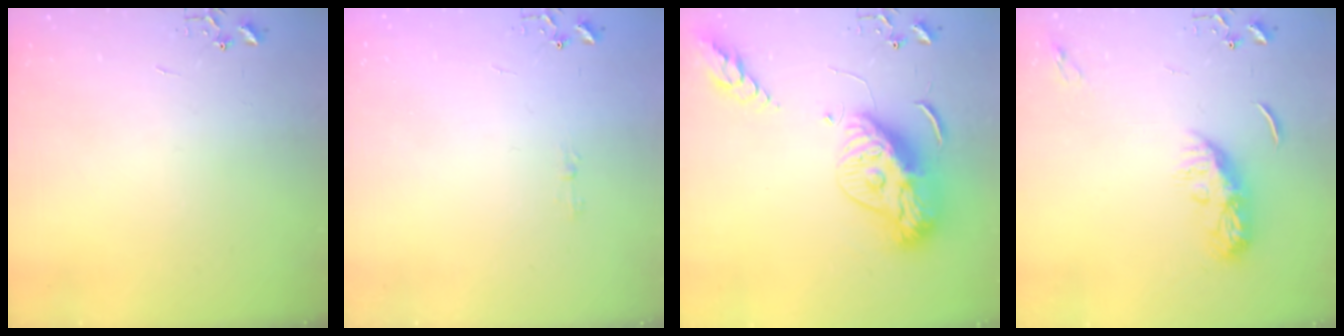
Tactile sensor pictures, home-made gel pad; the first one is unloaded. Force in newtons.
{"total": 4.0, "press": 3.9, "slide": 0.4}
{"total": 15.4, "press": 15.3, "slide": 1.4}
{"total": 8.4, "press": 8.4, "slide": 0.4}